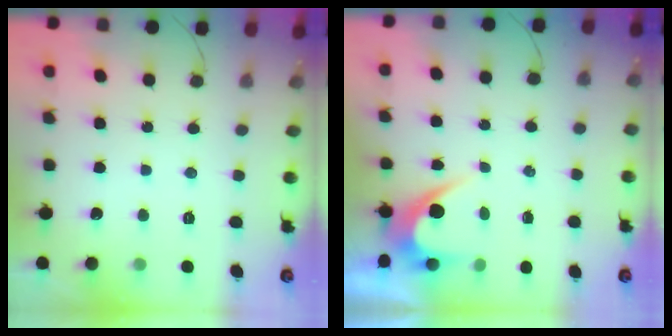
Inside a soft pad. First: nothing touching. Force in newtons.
{"total": 3.8, "press": 3.8, "slide": 0.2}